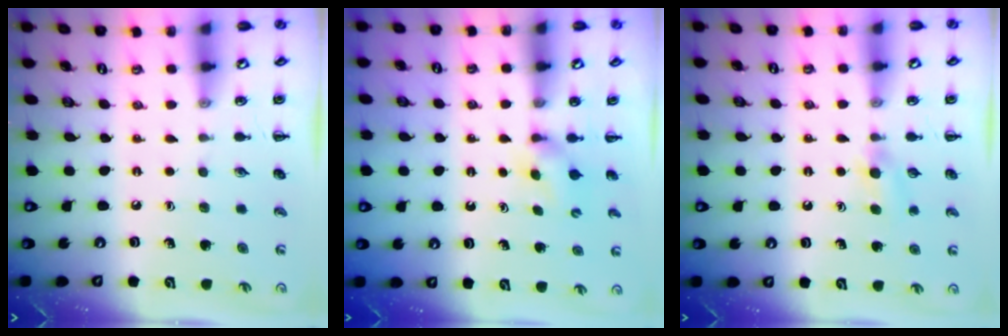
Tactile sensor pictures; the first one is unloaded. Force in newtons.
{"total": 4.2, "press": 4.0, "slide": 1.0}
{"total": 4.2, "press": 4.0, "slide": 1.5}